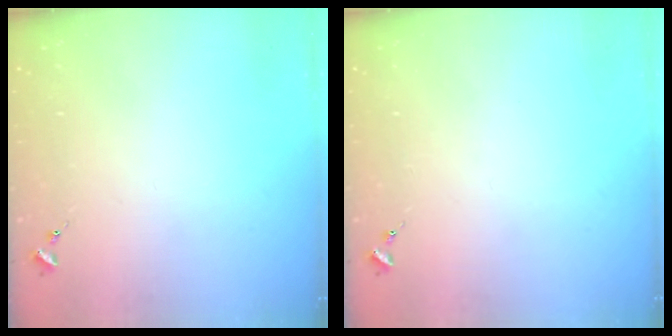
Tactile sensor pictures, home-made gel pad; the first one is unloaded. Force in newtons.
{"total": 0.0}